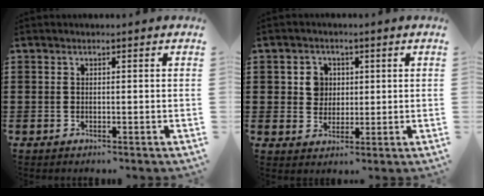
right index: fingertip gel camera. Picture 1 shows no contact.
{"total": 3.9, "force": [0.7, 3.6, 1.4], "torque": [-0.044, 0.013, 0.011]}